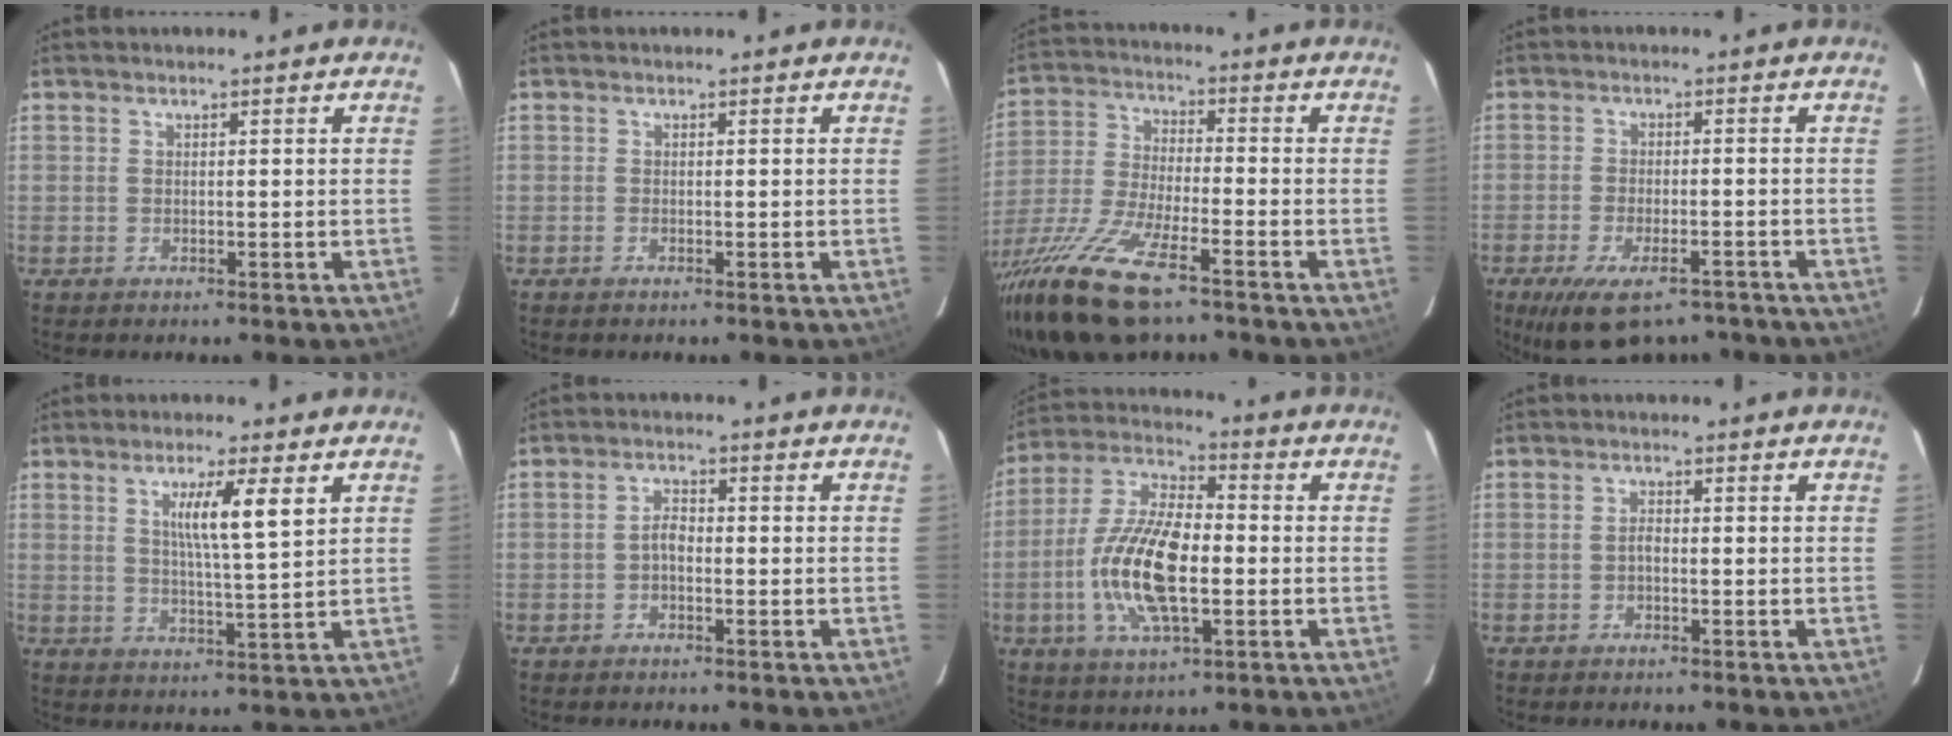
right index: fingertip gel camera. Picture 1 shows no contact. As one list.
[{"total": 0.0}, {"total": 19.1, "force": [-13.2, 4.6, 13.0], "torque": [-0.279, -0.056, -0.252]}, {"total": 13.1, "force": [-9.5, 5.4, 7.4], "torque": [-0.152, -0.023, -0.146]}, {"total": 7.4, "force": [3.0, 0.0, 6.7], "torque": [-0.115, -0.004, 0.047]}, {"total": 2.0, "force": [-0.9, 1.1, 1.4], "torque": [-0.029, 0.008, -0.018]}, {"total": 16.1, "force": [-2.9, 6.3, 14.5], "torque": [-0.298, 0.000, -0.058]}, {"total": 1.0, "force": [-0.5, 0.5, 0.7], "torque": [-0.013, 0.006, -0.010]}]